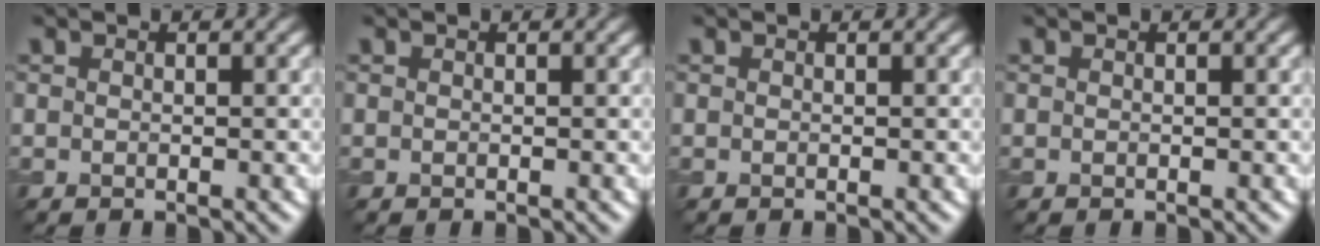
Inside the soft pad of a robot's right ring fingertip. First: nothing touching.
{"total": 0.0}
{"total": 0.0}
{"total": 0.0}